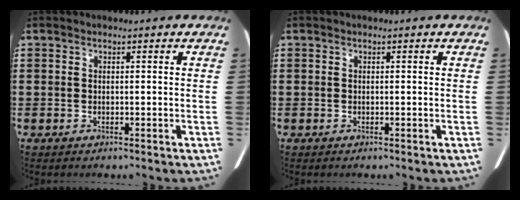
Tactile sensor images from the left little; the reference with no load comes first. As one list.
[{"total": 0.0}]